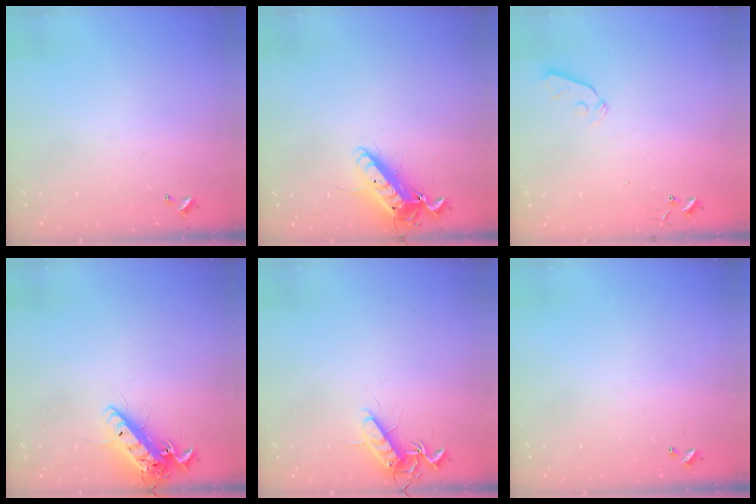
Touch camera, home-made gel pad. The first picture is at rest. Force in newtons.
{"total": 13.6, "press": 13.4, "slide": 2.0}
{"total": 3.3, "press": 3.2, "slide": 0.7}
{"total": 14.8, "press": 14.5, "slide": 2.8}
{"total": 11.1, "press": 11.1, "slide": 0.3}
{"total": 0.0}